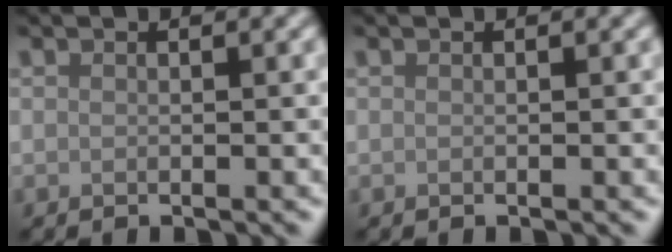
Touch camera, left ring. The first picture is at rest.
{"total": 0.0}